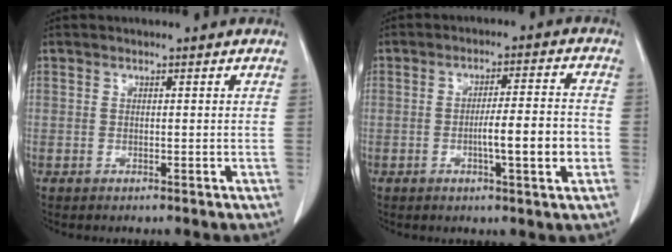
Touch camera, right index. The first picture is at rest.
{"total": 7.9, "force": [-2.0, 0.4, 7.7], "torque": [-0.118, 0.004, -0.031]}